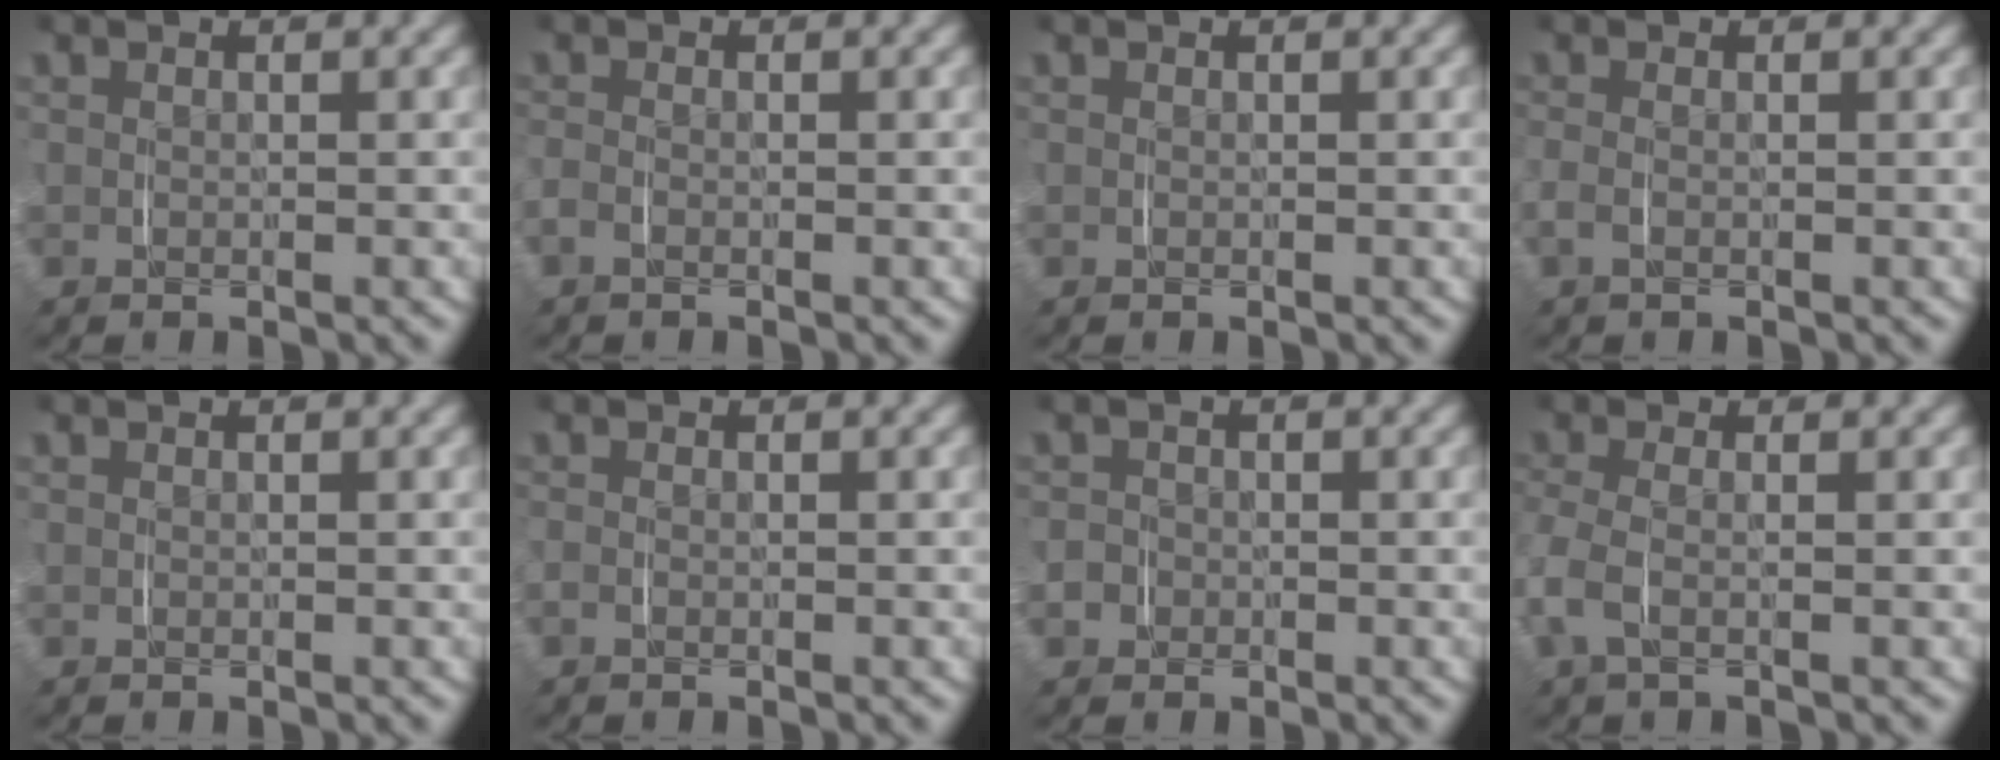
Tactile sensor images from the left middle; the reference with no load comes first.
{"total": 1.4, "force": [-0.8, 0.8, 0.9], "torque": [-0.029, -0.004, -0.016]}
{"total": 0.0}
{"total": 1.4, "force": [-0.5, 0.7, 1.1], "torque": [-0.038, -0.006, -0.009]}
{"total": 0.0}
{"total": 1.0, "force": [-0.6, 0.6, 0.5], "torque": [-0.020, -0.002, -0.011]}
{"total": 1.8, "force": [-0.7, 1.6, 0.2], "torque": [-0.013, -0.004, -0.016]}
{"total": 3.1, "force": [-0.7, 1.6, 2.5], "torque": [-0.082, -0.008, -0.012]}